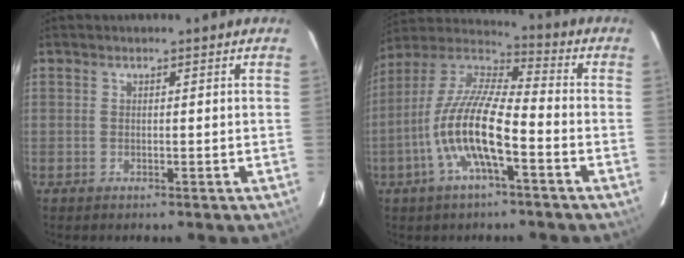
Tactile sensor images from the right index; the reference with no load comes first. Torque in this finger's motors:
{"motor_torque": [1.47, -0.67, 1.06, 0.21]}